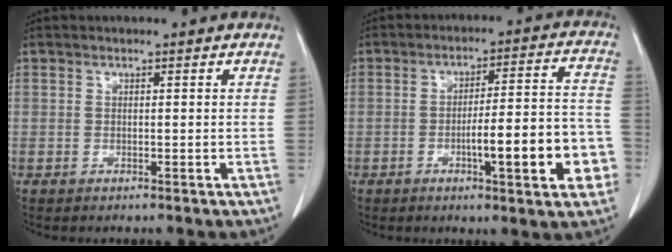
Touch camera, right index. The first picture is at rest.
{"total": 12.9, "force": [-4.3, 2.1, 12.0], "torque": [-0.162, 0.021, -0.058]}